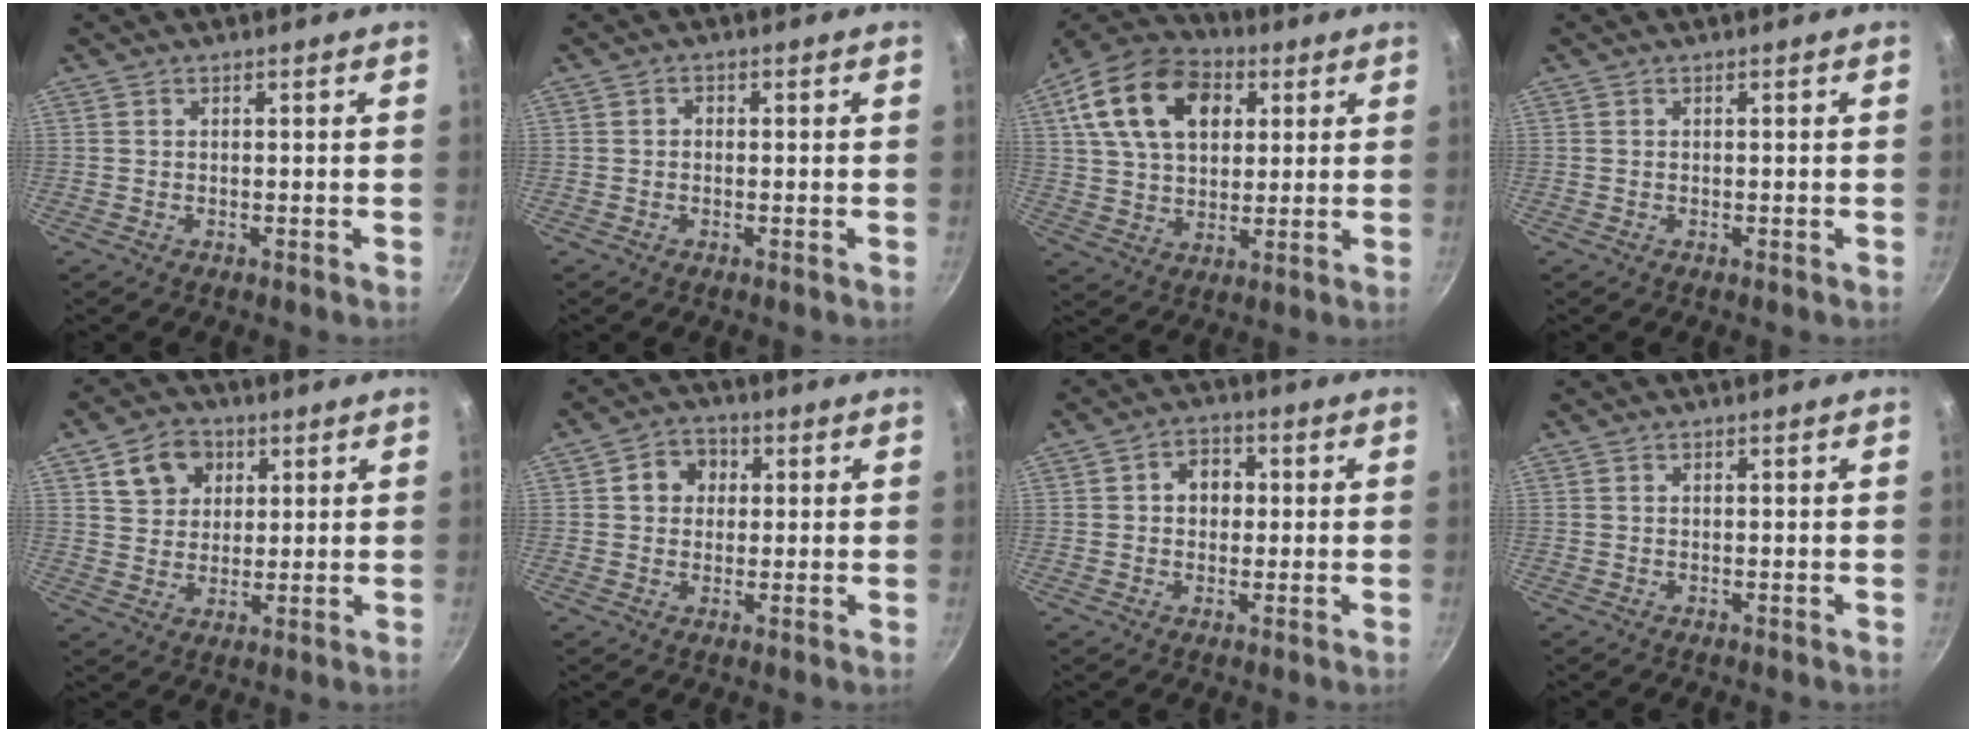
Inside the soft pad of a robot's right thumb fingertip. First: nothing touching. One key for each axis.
{"total": 1.1, "fx": -0.1, "fy": 0.9, "fz": 0.6, "tx": -0.011, "ty": 0.006, "tz": -0.003}
{"total": 18.9, "fx": 6.4, "fy": 12.7, "fz": 12.5, "tx": -0.203, "ty": 0.006, "tz": 0.100}
{"total": 0.0}
{"total": 8.2, "fx": 3.3, "fy": 6.7, "fz": 3.4, "tx": -0.028, "ty": 0.002, "tz": 0.055}
{"total": 5.9, "fx": 1.3, "fy": 5.1, "fz": 2.7, "tx": -0.010, "ty": 0.008, "tz": 0.012}
{"total": 5.4, "fx": 0.6, "fy": 4.4, "fz": 3.1, "tx": -0.019, "ty": 0.010, "tz": 0.002}
{"total": 0.0}